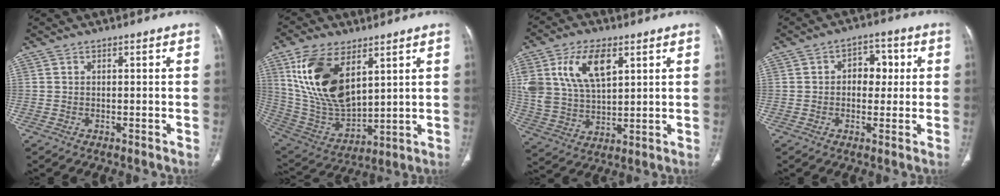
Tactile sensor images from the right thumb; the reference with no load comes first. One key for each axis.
{"total": 18.9, "fx": 7.9, "fy": 9.9, "fz": 14.1, "tx": -0.253, "ty": -0.032, "tz": 0.167}
{"total": 14.1, "fx": 5.7, "fy": 7.6, "fz": 10.4, "tx": -0.193, "ty": -0.013, "tz": 0.118}
{"total": 6.4, "fx": 0.8, "fy": 4.6, "fz": 4.4, "tx": -0.028, "ty": 0.011, "tz": 0.008}